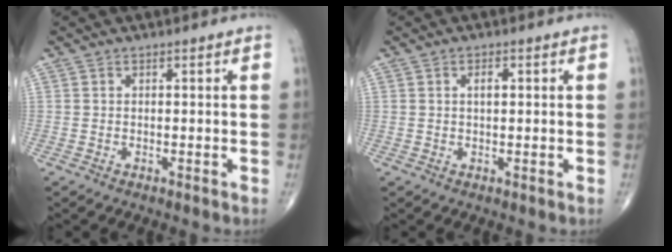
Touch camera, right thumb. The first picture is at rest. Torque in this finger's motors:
{"motor_torque": [0.10, 0.91, 0.39, 0.03, -0.01]}